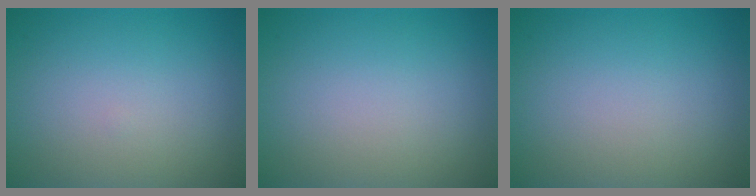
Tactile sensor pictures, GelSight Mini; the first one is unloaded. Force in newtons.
{"total": 0.0}
{"total": 0.0}